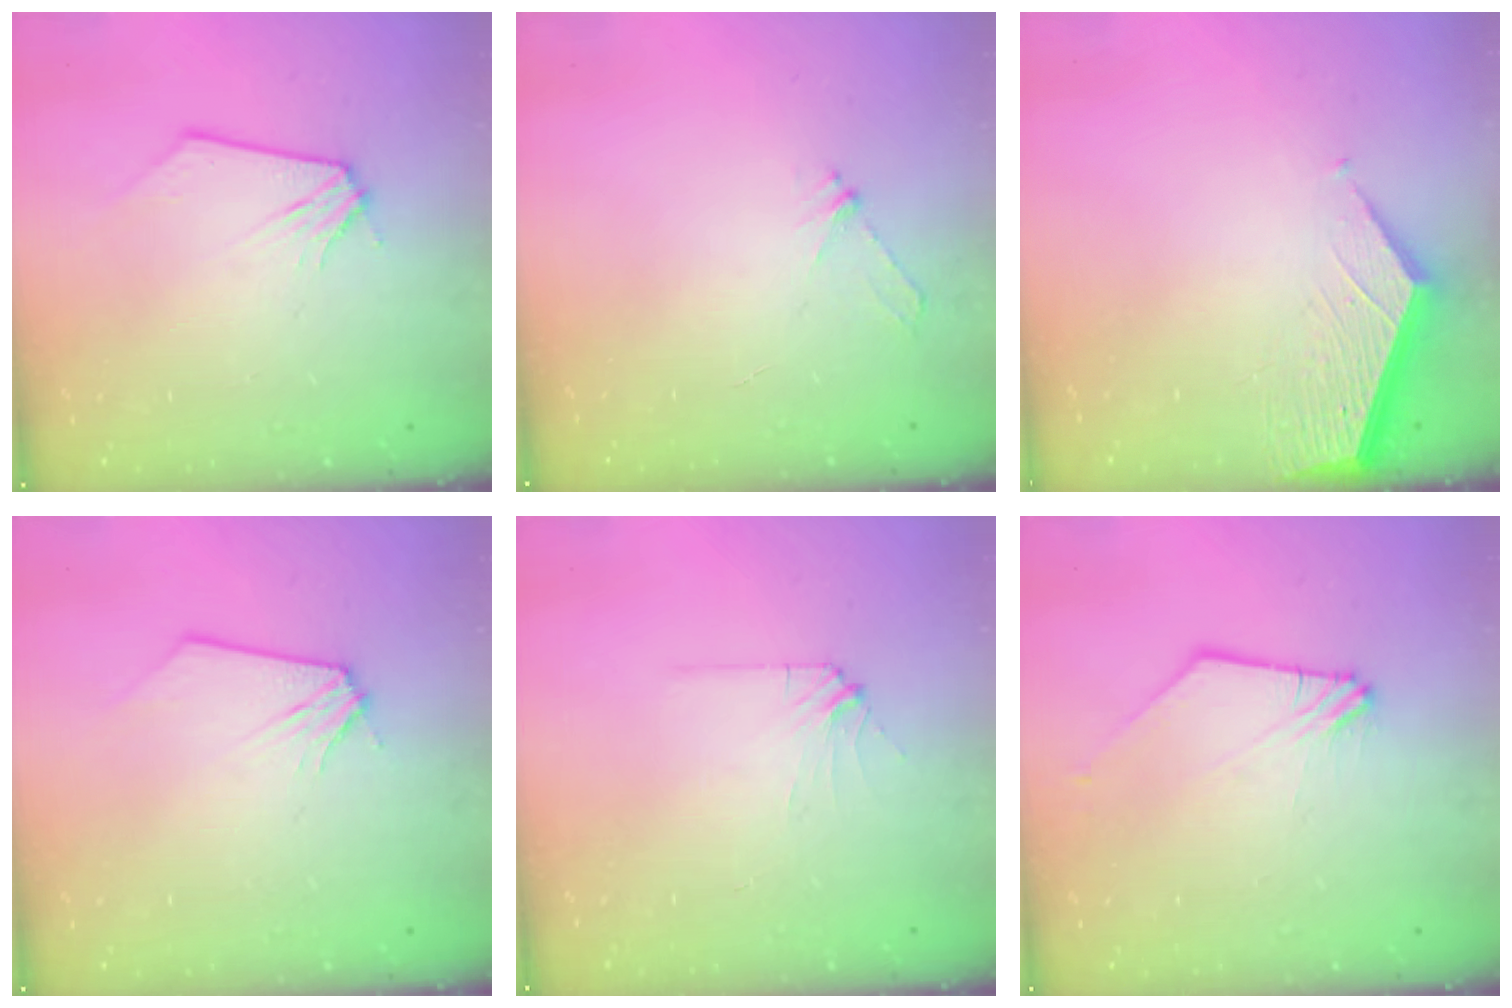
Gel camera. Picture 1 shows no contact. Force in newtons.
{"total": 3.2, "press": 3.1, "slide": 0.5}
{"total": 3.8, "press": 3.7, "slide": 0.3}
{"total": 0.0}
{"total": 2.9, "press": 2.8, "slide": 0.5}
{"total": 1.1, "press": 1.0, "slide": 0.3}